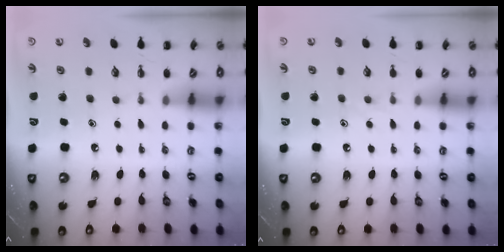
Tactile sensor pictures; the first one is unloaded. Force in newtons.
{"total": 5.2, "press": 5.2, "slide": 0.9}